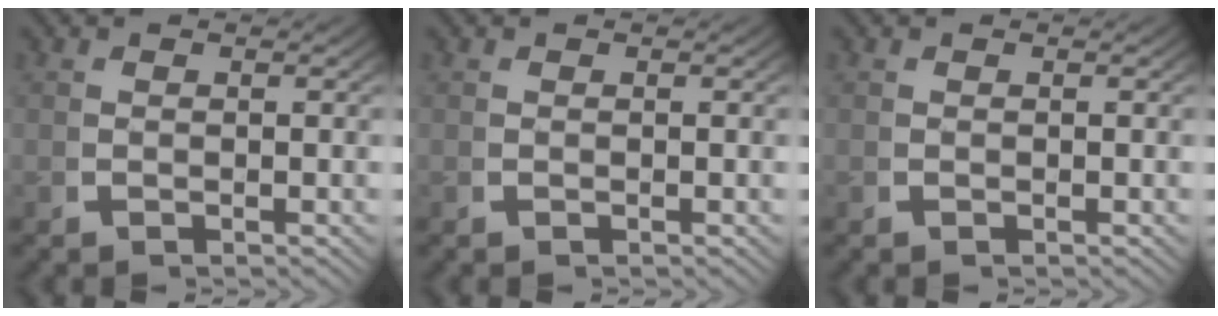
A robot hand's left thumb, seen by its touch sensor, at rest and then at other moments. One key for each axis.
{"total": 0.0}
{"total": 0.0}